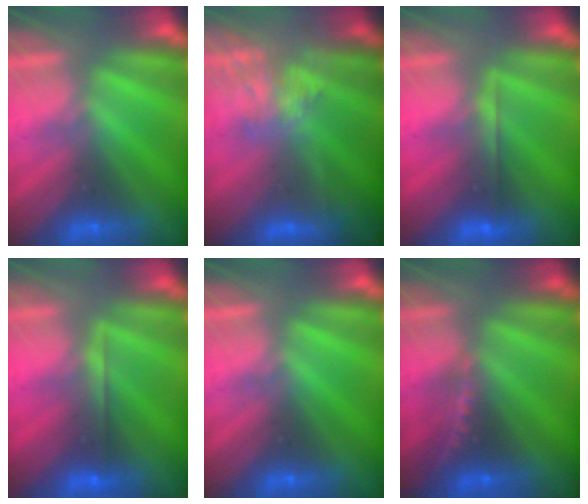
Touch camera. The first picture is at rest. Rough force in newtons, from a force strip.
{"total": 9.7}
{"total": 2.7}
{"total": 2.7}
{"total": 0.0}
{"total": 4.9}